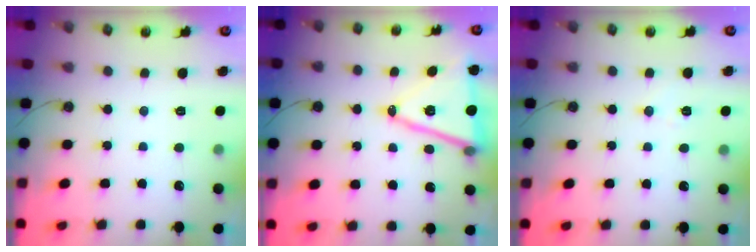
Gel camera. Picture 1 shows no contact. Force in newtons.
{"total": 15.7, "press": 15.2, "slide": 3.7}
{"total": 5.9, "press": 5.8, "slide": 1.3}